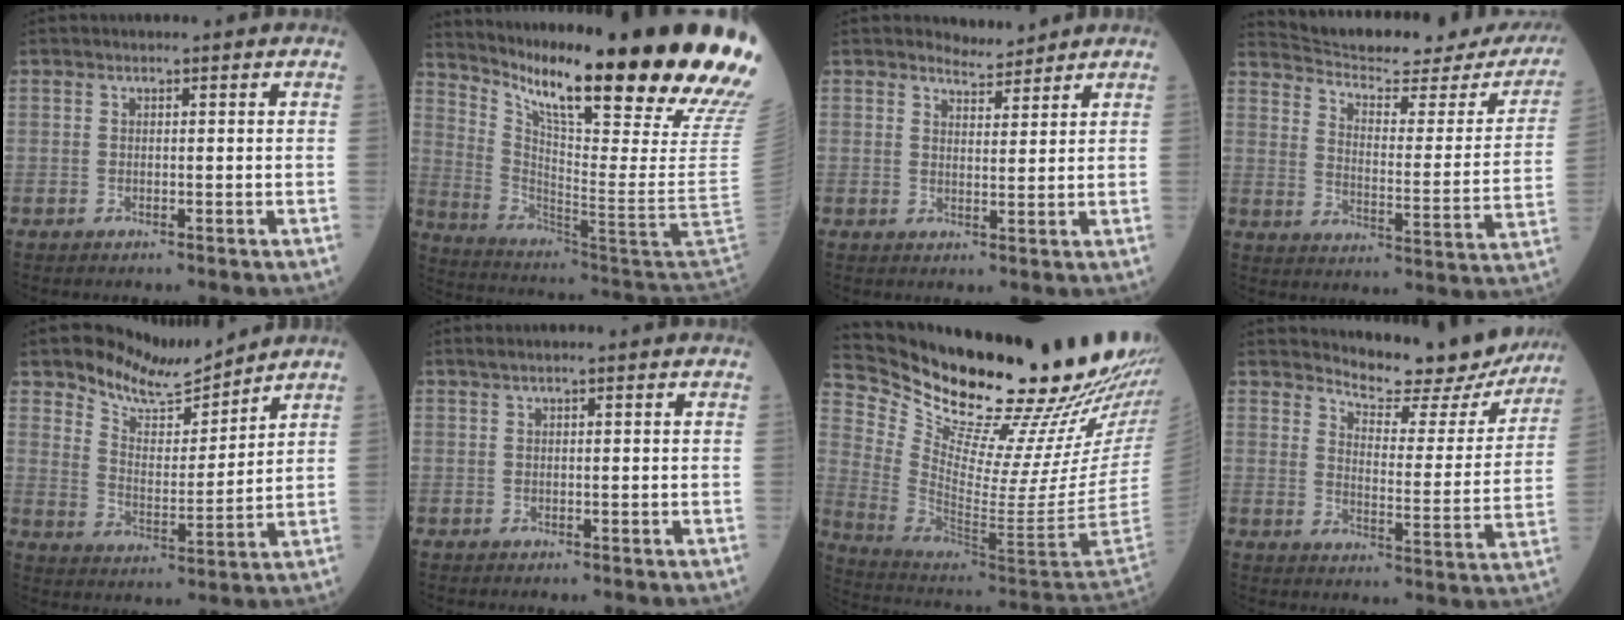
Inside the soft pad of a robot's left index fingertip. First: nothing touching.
{"total": 32.0, "force": [22.9, -1.5, 22.3], "torque": [-0.271, -0.099, 0.324]}
{"total": 2.7, "force": [2.7, 0.5, -0.3], "torque": [0.008, -0.002, 0.047]}
{"total": 24.8, "force": [23.2, 3.8, 8.1], "torque": [-0.122, -0.072, 0.292]}
{"total": 7.4, "force": [7.3, 1.4, 0.7], "torque": [-0.016, -0.008, 0.140]}
{"total": 1.6, "force": [1.2, -0.3, 1.0], "torque": [-0.018, 0.020, 0.026]}
{"total": 29.3, "force": [24.8, 1.3, 15.6], "torque": [-0.258, -0.099, 0.366]}
{"total": 15.5, "force": [14.5, 3.5, 3.9], "torque": [-0.042, -0.041, 0.172]}